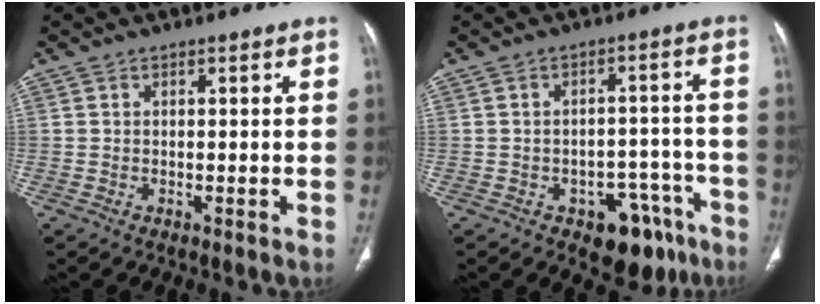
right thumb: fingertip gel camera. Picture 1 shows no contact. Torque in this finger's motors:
{"motor_torque": [2.63, 2.38, 0.92, -0.83, 0.03]}